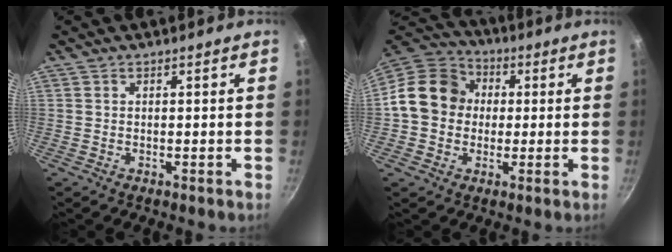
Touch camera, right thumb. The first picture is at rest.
{"total": 13.8, "force": [0.7, 12.0, 6.9], "torque": [-0.092, 0.030, -0.008]}